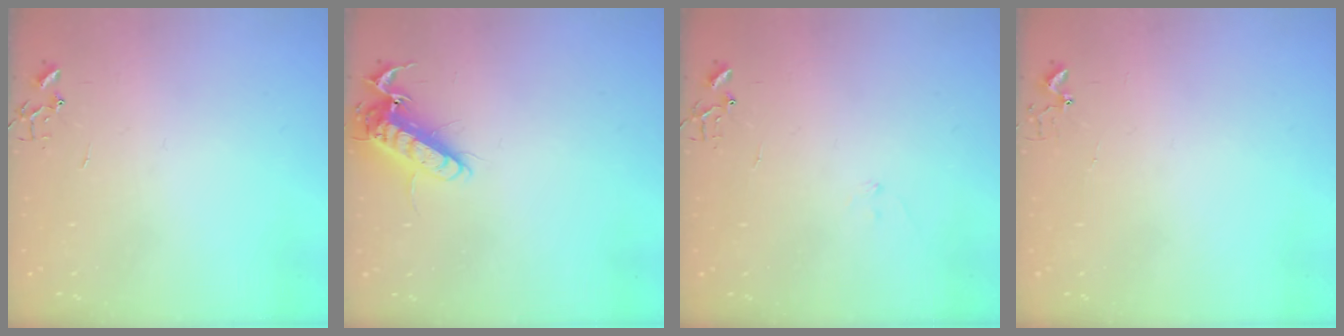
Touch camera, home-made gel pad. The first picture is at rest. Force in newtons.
{"total": 12.3, "press": 12.1, "slide": 1.8}
{"total": 7.0, "press": 7.0, "slide": 0.7}
{"total": 4.2, "press": 4.2, "slide": 0.4}